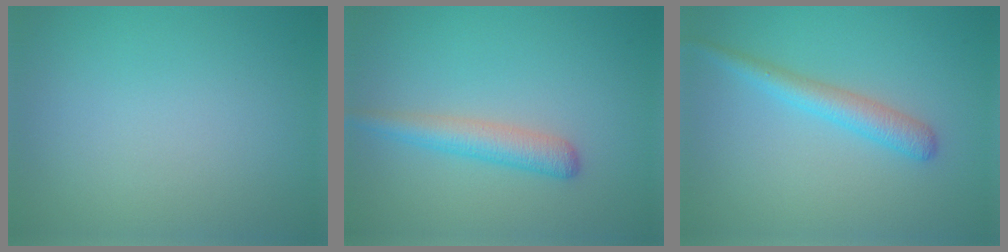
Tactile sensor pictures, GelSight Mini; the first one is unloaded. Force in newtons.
{"total": 2.9, "press": 2.9, "slide": 0.1}
{"total": 2.8, "press": 2.8, "slide": 0.0}